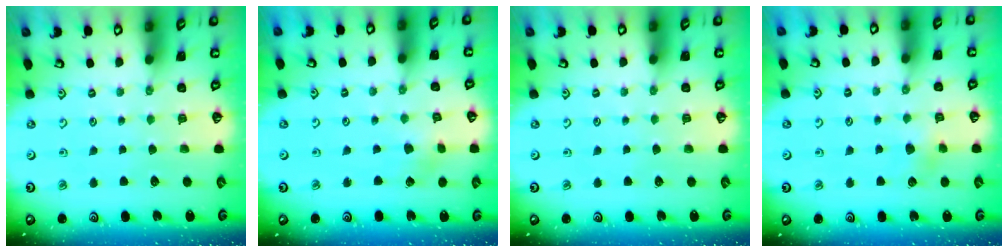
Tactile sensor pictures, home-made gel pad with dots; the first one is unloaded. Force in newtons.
{"total": 2.7, "press": 2.7, "slide": 0.4}
{"total": 0.0}
{"total": 4.4, "press": 4.2, "slide": 1.0}